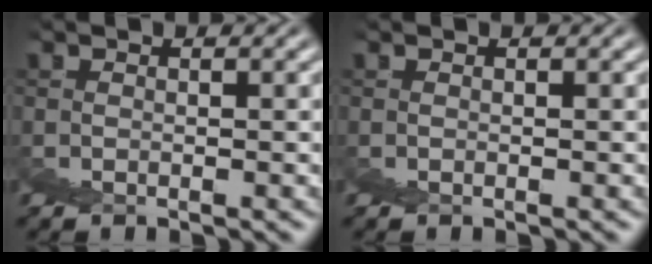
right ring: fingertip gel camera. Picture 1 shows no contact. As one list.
[{"total": 0.0}]